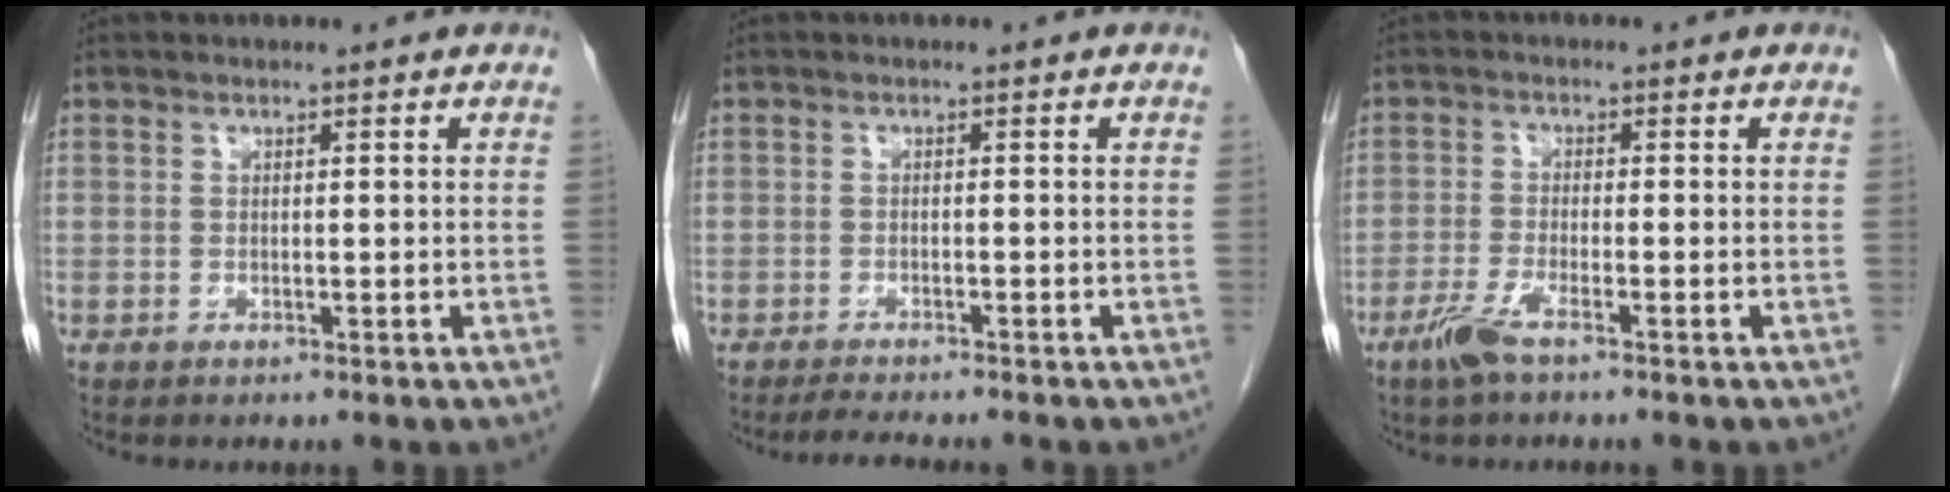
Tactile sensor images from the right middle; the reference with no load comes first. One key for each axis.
{"total": 4.4, "fx": -3.9, "fy": 0.4, "fz": 2.0, "tx": -0.033, "ty": -0.012, "tz": -0.059}
{"total": 4.1, "fx": -2.8, "fy": 0.3, "fz": 3.0, "tx": -0.070, "ty": -0.008, "tz": -0.059}